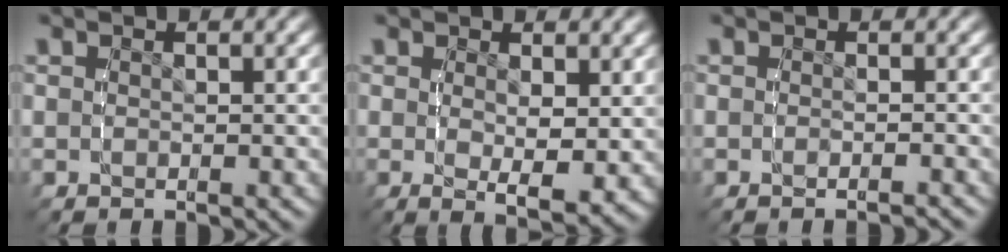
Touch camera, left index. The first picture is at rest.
{"total": 3.7, "force": [0.1, 0.6, 3.7], "torque": [-0.043, -0.016, 0.008]}
{"total": 1.1, "force": [-0.9, 0.5, 0.5], "torque": [-0.009, 0.009, -0.018]}